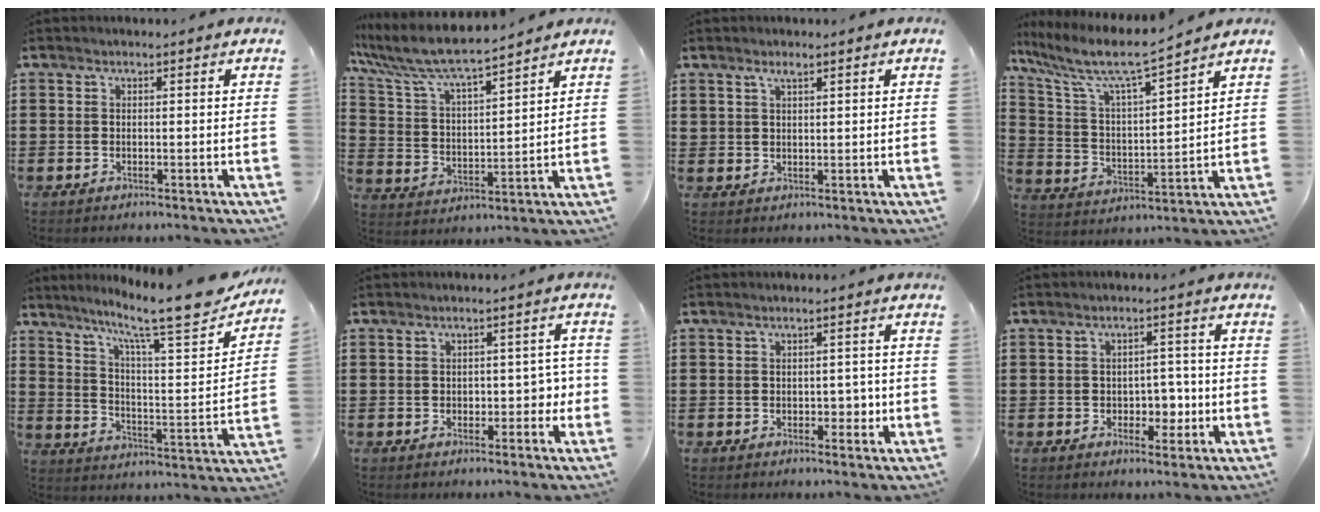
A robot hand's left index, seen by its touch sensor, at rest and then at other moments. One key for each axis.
{"total": 8.0, "fx": 7.3, "fy": 0.8, "fz": 3.3, "tx": -0.095, "ty": -0.039, "tz": 0.124}
{"total": 1.8, "fx": 1.4, "fy": 0.9, "fz": 0.7, "tx": -0.017, "ty": 0.003, "tz": 0.026}
{"total": 8.6, "fx": 7.2, "fy": 0.7, "fz": 4.6, "tx": -0.121, "ty": -0.043, "tz": 0.116}
{"total": 11.1, "fx": 9.1, "fy": 0.5, "fz": 6.3, "tx": -0.125, "ty": -0.067, "tz": 0.139}
{"total": 3.2, "fx": -0.4, "fy": 2.1, "fz": 2.4, "tx": -0.041, "ty": 0.003, "tz": -0.014}
{"total": 2.8, "fx": -0.6, "fy": 1.7, "fz": 2.2, "tx": -0.034, "ty": 0.001, "tz": -0.015}
{"total": 4.1, "fx": -1.1, "fy": 3.1, "fz": 2.4, "tx": -0.038, "ty": 0.001, "tz": -0.028}